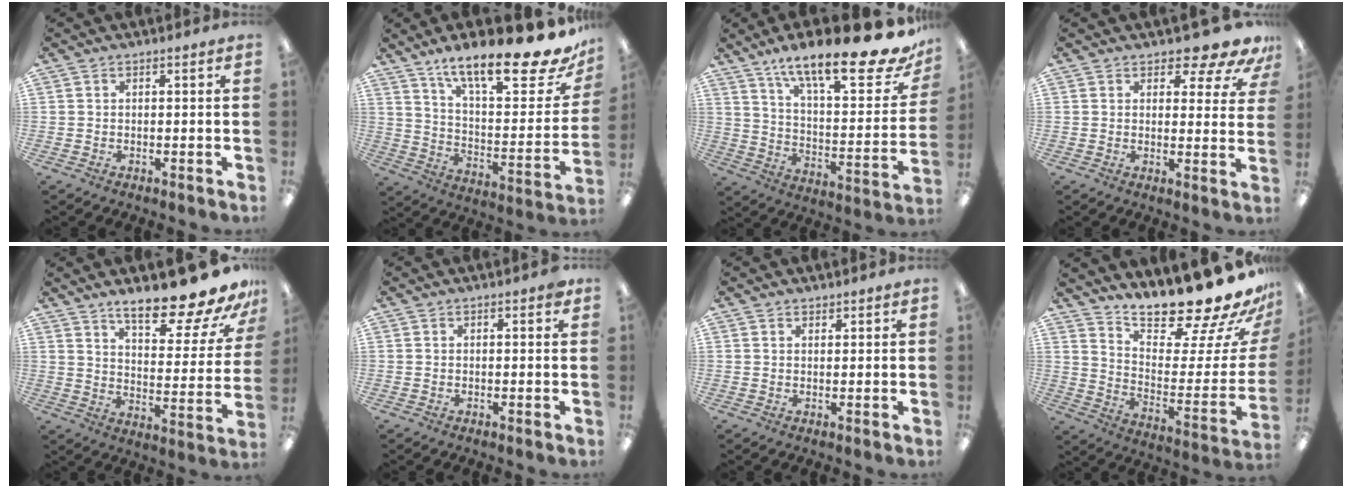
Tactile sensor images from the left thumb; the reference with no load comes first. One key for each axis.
{"total": 21.6, "fx": 16.6, "fy": 4.8, "fz": 12.8, "tx": -0.193, "ty": -0.121, "tz": 0.269}
{"total": 23.0, "fx": 17.0, "fy": 5.6, "fz": 14.4, "tx": -0.215, "ty": -0.110, "tz": 0.274}
{"total": 8.5, "fx": 6.9, "fy": 2.9, "fz": 3.9, "tx": -0.039, "ty": -0.052, "tz": 0.119}
{"total": 18.1, "fx": 14.7, "fy": 4.3, "fz": 9.7, "tx": -0.141, "ty": -0.105, "tz": 0.243}
{"total": 1.0, "fx": 0.5, "fy": 0.4, "fz": 0.7, "tx": -0.008, "ty": 0.000, "tz": 0.007}
{"total": 1.1, "fx": 1.1, "fy": 0.4, "fz": 0.0, "tx": 0.007, "ty": -0.004, "tz": 0.019}
{"total": 20.0, "fx": 18.4, "fy": 3.0, "fz": 7.3, "tx": -0.091, "ty": -0.164, "tz": 0.299}